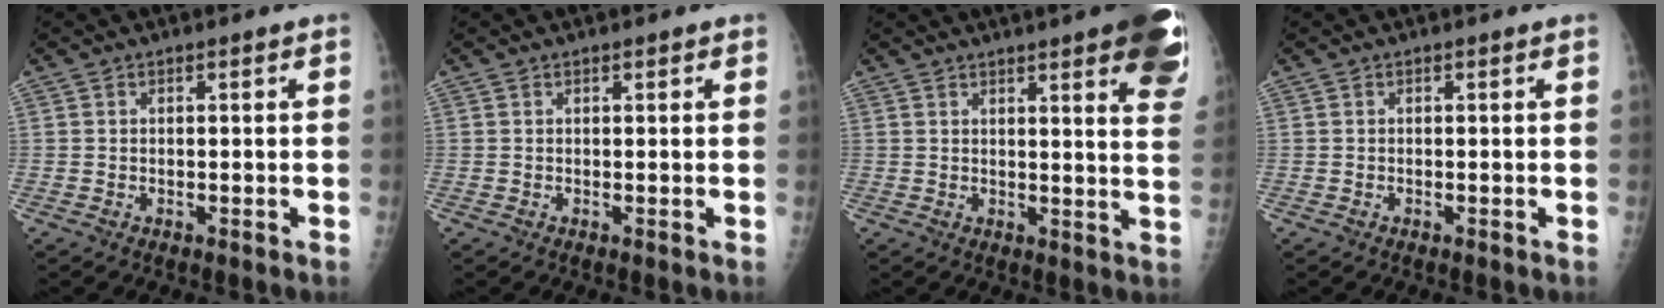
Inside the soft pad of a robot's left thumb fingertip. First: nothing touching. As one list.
[{"total": 0.7, "force": [0.5, 0.3, 0.4], "torque": [-0.004, -0.001, 0.005]}, {"total": 16.8, "force": [9.8, 3.2, 13.3], "torque": [-0.148, -0.031, 0.102]}, {"total": 0.0}]